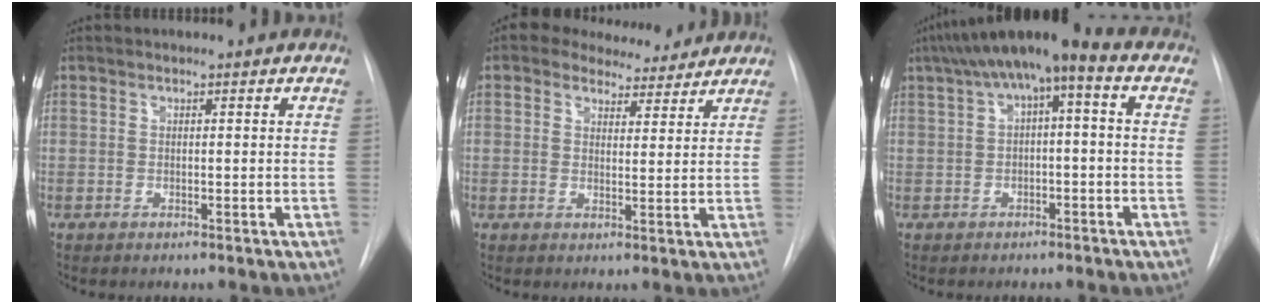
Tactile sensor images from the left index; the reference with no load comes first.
{"total": 8.2, "force": [7.3, 3.4, 1.9], "torque": [-0.016, 0.007, 0.088]}
{"total": 10.2, "force": [3.0, 2.7, 9.3], "torque": [-0.162, 0.053, 0.041]}